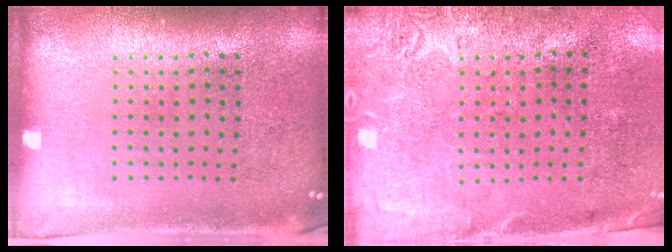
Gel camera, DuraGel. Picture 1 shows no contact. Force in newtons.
{"total": 2.8, "press": 2.2, "slide": 1.7}